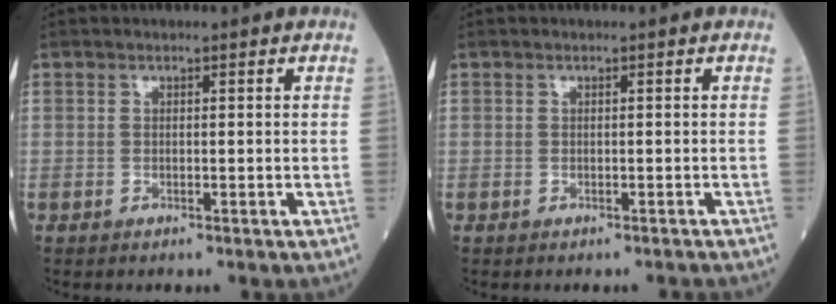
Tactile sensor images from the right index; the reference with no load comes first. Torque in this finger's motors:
{"motor_torque": [-0.37, 0.02, 0.04, 0.03]}